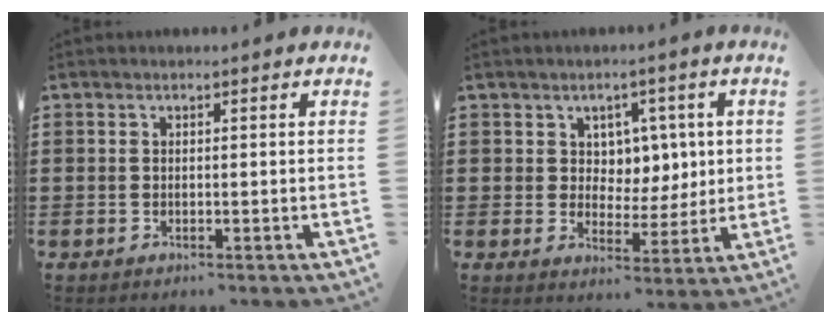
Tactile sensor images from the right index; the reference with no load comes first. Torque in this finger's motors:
{"motor_torque": [0.03, 0.07, 0.11, 0.01]}